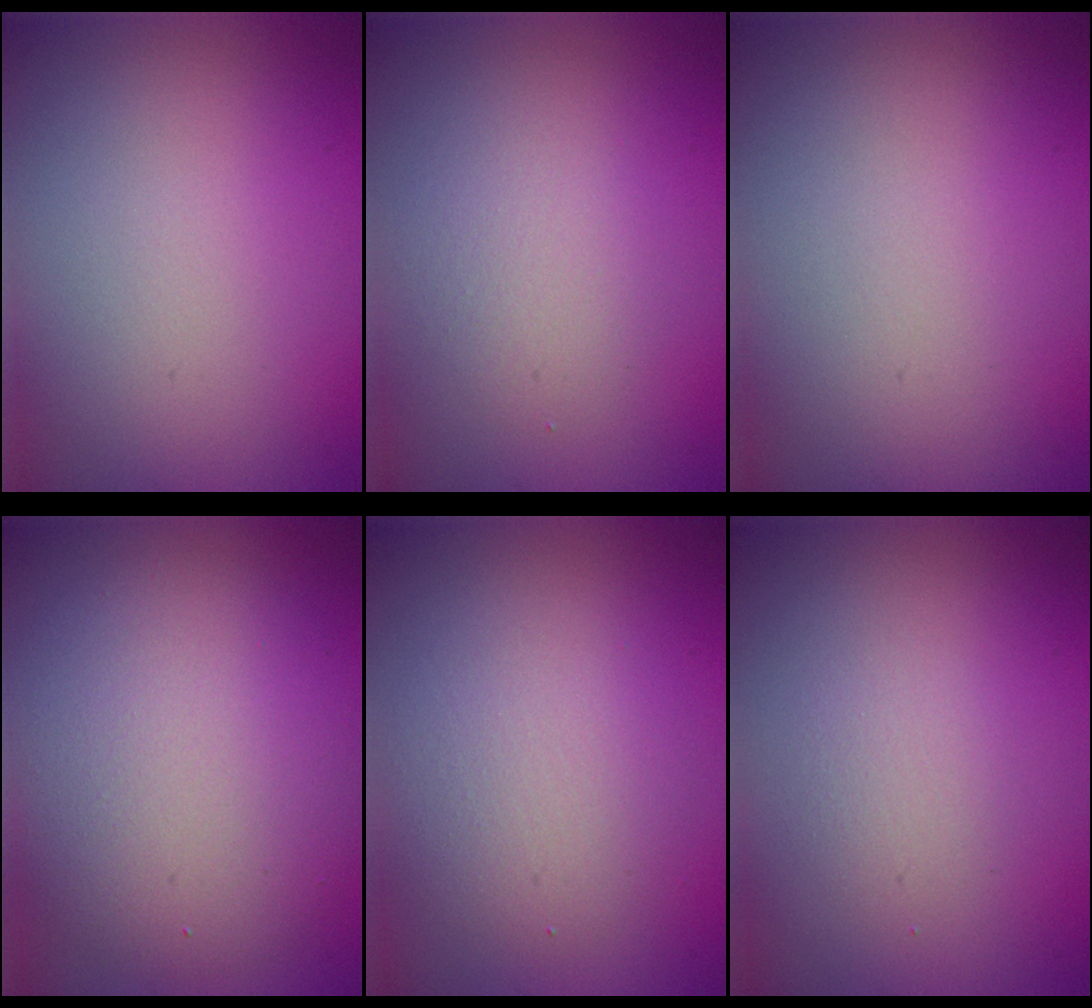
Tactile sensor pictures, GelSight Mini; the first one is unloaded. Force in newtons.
{"total": 2.1, "press": 2.1, "slide": 0.0}
{"total": 0.0}
{"total": 8.1, "press": 8.1, "slide": 0.3}
{"total": 3.5, "press": 3.5, "slide": 0.2}
{"total": 1.4, "press": 1.4, "slide": 0.1}